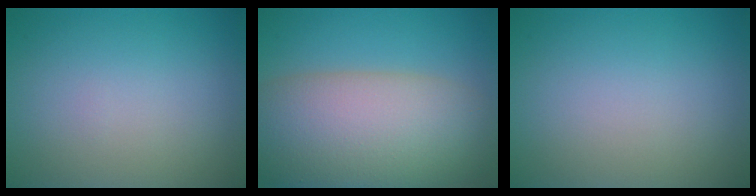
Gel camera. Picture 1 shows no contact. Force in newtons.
{"total": 12.3, "press": 12.2, "slide": 0.8}
{"total": 0.0}